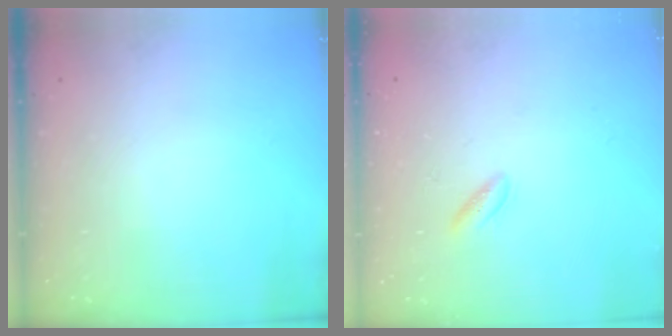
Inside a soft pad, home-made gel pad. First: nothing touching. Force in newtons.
{"total": 1.0, "press": 0.9, "slide": 0.5}